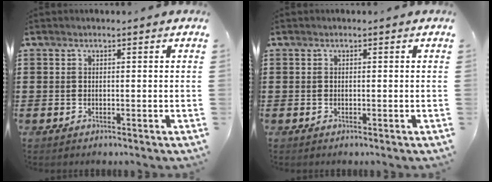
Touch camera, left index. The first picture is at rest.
{"total": 0.0}